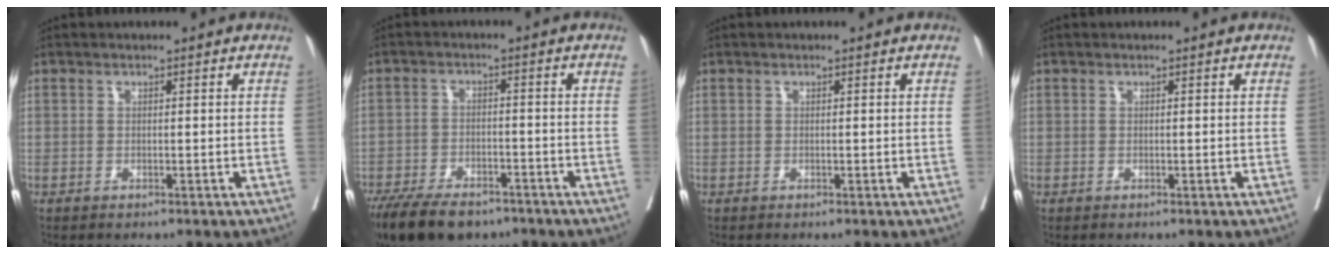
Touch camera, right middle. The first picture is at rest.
{"total": 12.2, "force": [-9.1, 5.2, 6.3], "torque": [-0.114, -0.014, -0.144]}
{"total": 0.0}
{"total": 0.0}